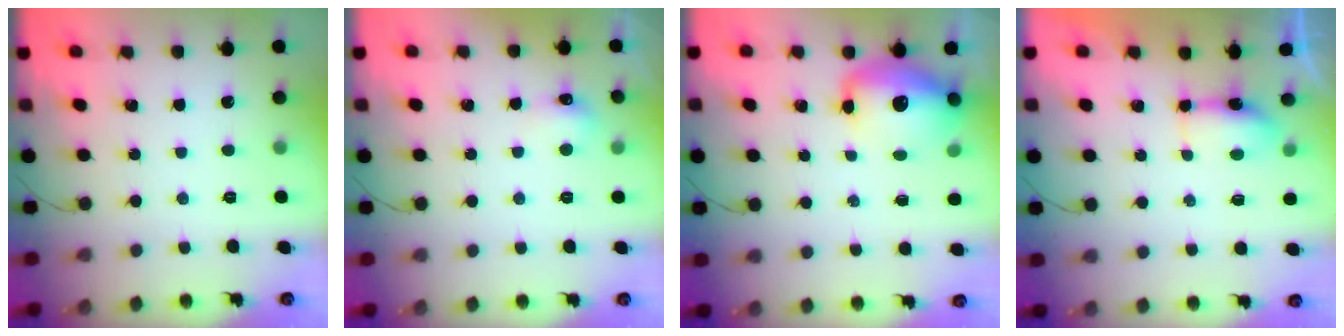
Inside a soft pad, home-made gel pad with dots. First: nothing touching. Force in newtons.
{"total": 5.4, "press": 5.2, "slide": 1.5}
{"total": 12.9, "press": 12.4, "slide": 3.4}
{"total": 12.4, "press": 6.0, "slide": 10.9}